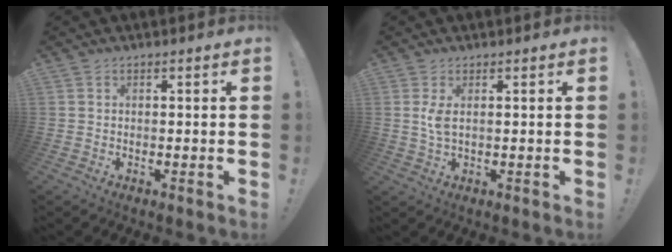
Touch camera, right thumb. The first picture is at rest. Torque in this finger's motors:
{"motor_torque": [0.59, 0.51, 0.73, -0.07, 0.00]}